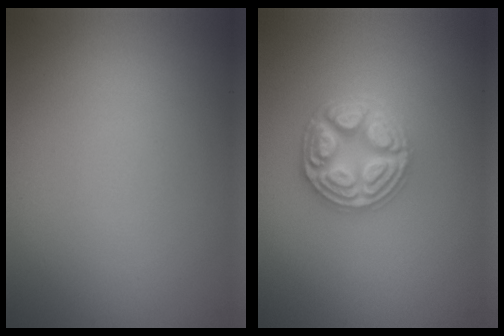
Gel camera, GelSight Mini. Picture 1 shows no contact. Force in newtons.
{"total": 4.6, "press": 4.5, "slide": 0.6}